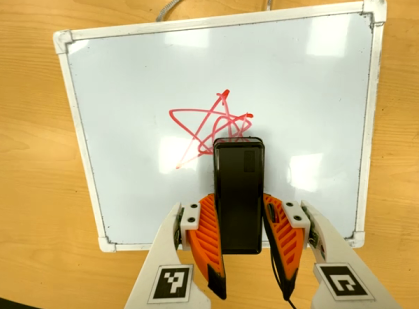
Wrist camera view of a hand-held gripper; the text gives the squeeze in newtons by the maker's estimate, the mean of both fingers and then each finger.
{"total": 4.4, "left": 3.0, "right": 5.8}